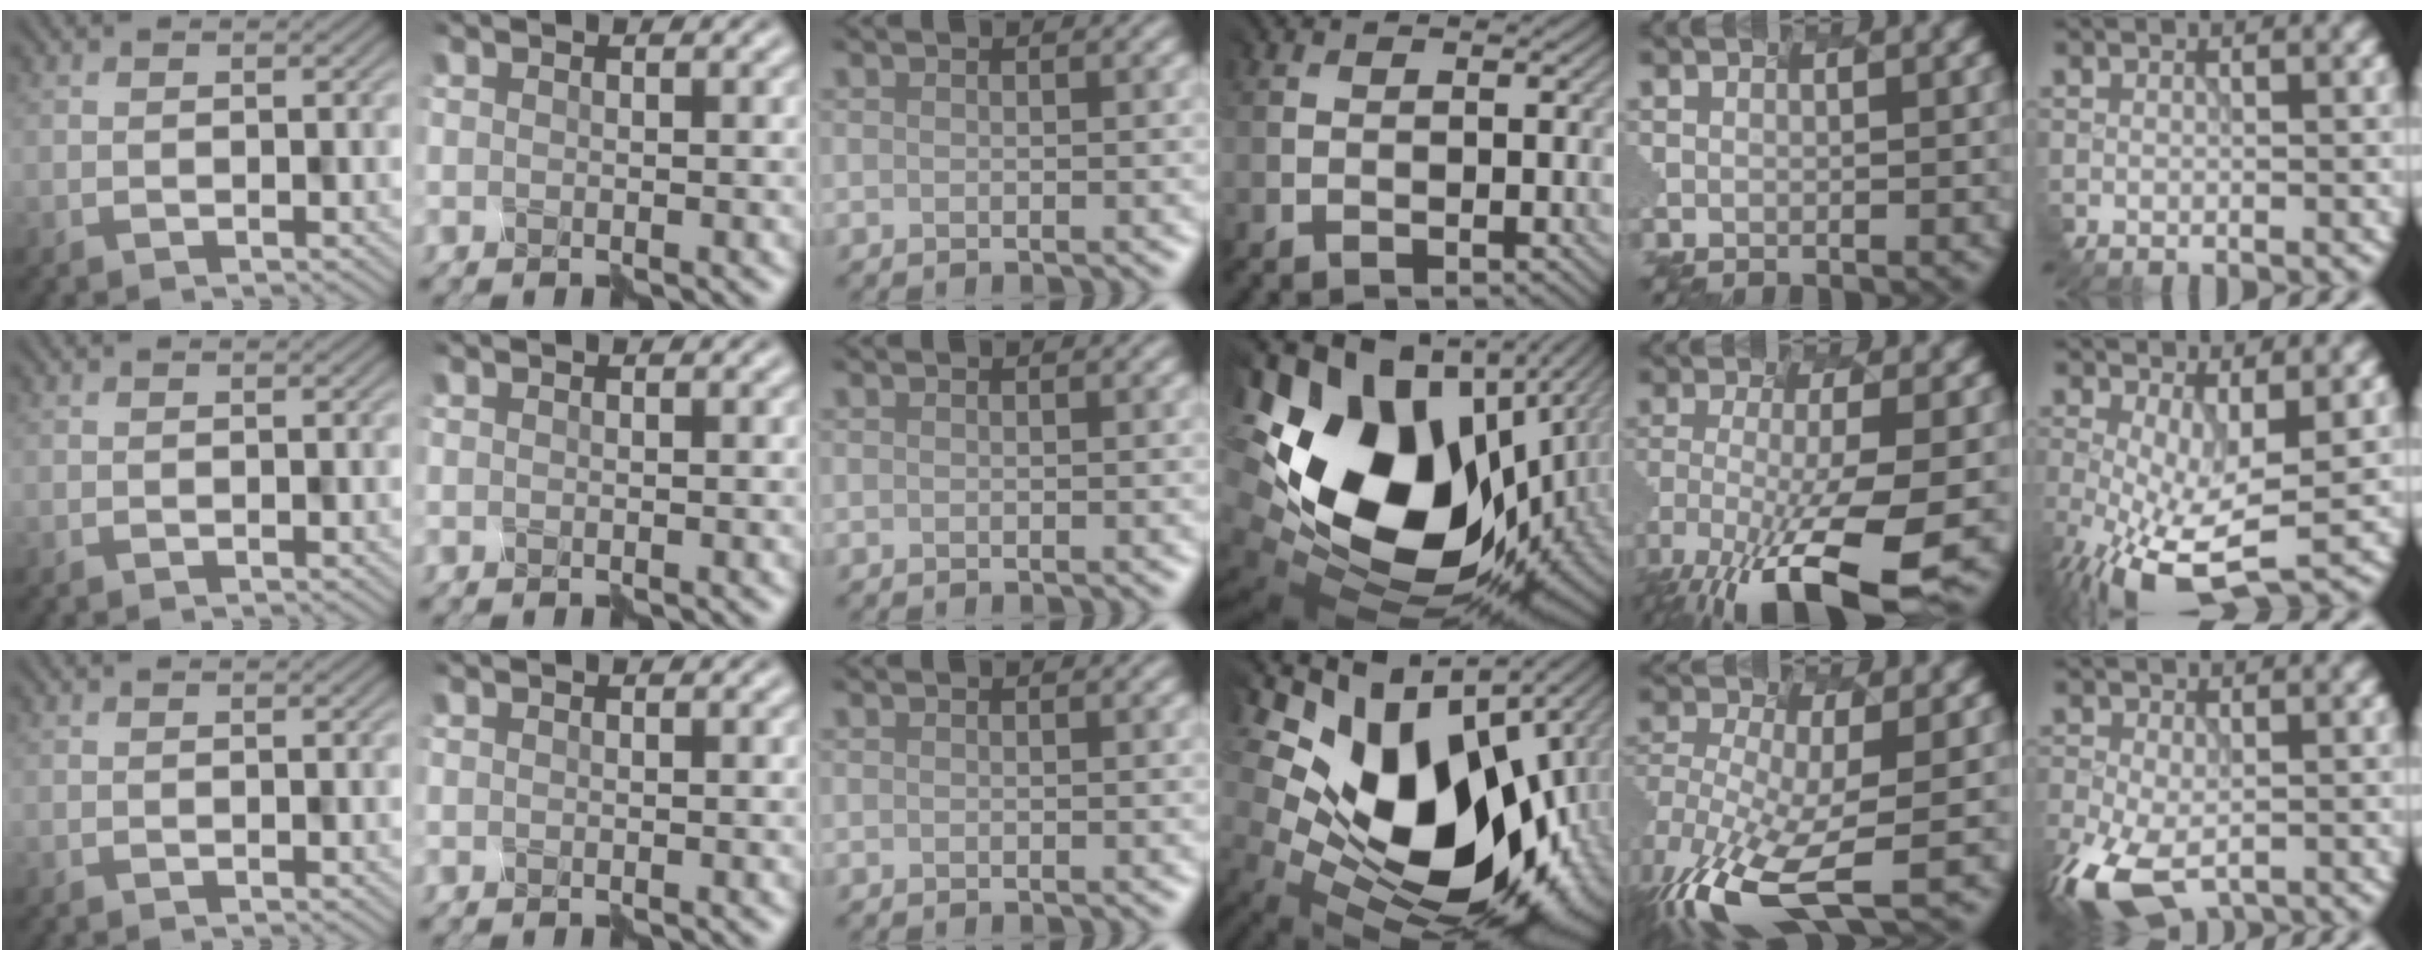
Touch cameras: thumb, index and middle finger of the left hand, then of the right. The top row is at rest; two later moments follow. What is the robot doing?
{"motion": "disassemble", "object": "markers"}